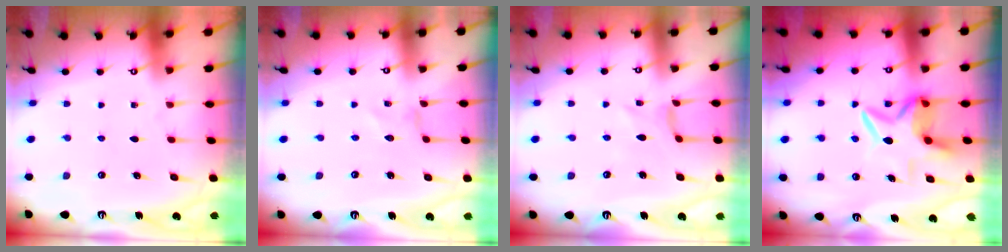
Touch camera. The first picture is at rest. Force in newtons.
{"total": 0.0}
{"total": 0.0}
{"total": 8.2, "press": 8.2, "slide": 1.1}